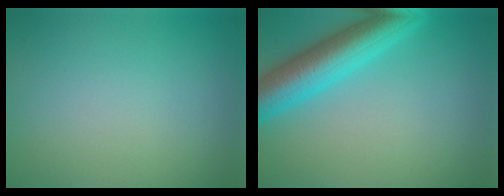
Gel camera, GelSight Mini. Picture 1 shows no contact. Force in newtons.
{"total": 7.1, "press": 7.0, "slide": 0.3}